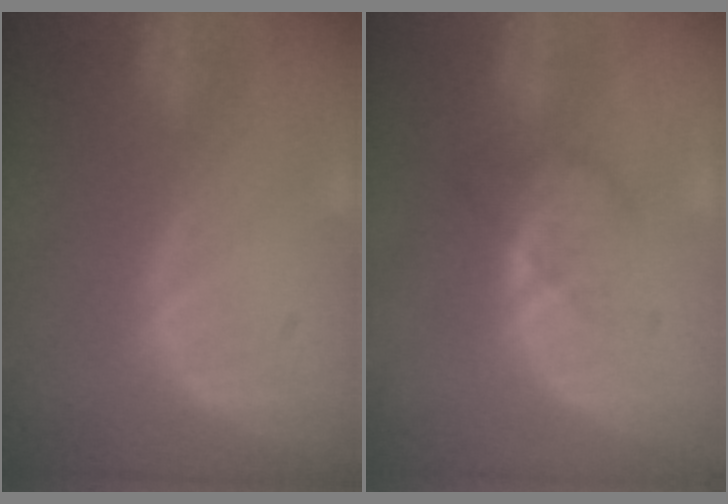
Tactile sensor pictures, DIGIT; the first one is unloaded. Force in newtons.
{"total": 3.8, "press": 3.3, "slide": 1.8}